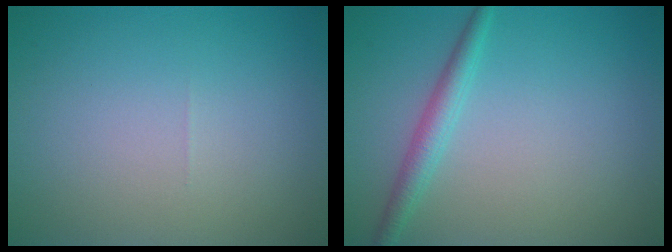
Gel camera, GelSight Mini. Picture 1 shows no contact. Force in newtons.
{"total": 2.1, "press": 2.1, "slide": 0.1}